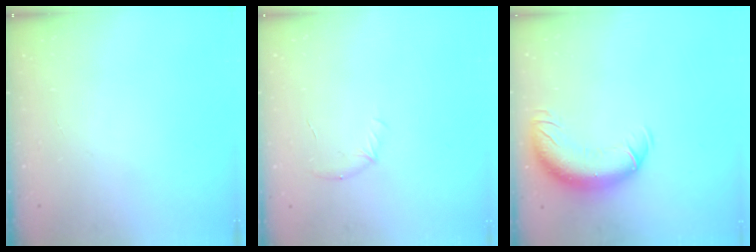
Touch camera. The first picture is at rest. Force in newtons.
{"total": 5.5, "press": 5.3, "slide": 1.4}
{"total": 13.5, "press": 13.2, "slide": 2.9}